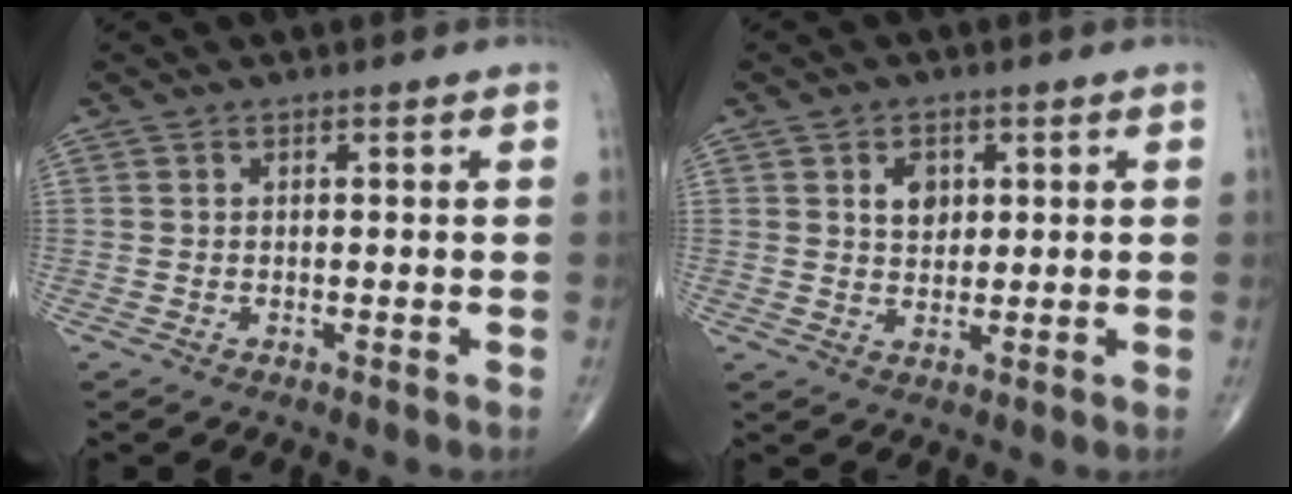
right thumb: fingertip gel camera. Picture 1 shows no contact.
{"total": 4.3, "force": [1.4, 3.1, 2.6], "torque": [-0.024, -0.008, 0.025]}